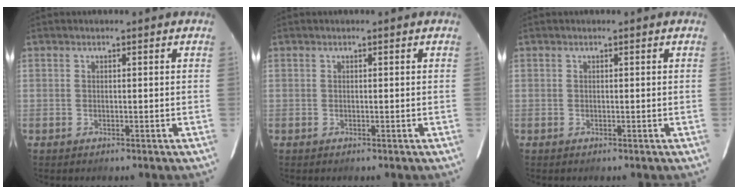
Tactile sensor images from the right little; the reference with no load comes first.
{"total": 0.0}
{"total": 0.0}